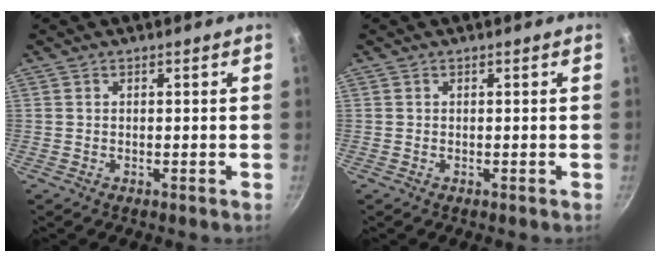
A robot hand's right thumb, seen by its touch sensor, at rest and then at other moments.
{"total": 0.0}